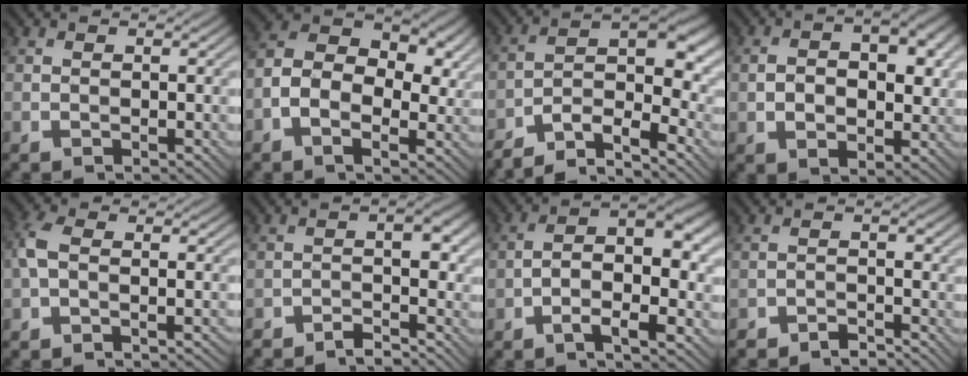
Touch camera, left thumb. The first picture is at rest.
{"total": 9.6, "force": [-0.8, 6.6, 7.0], "torque": [-0.140, 0.003, -0.028]}
{"total": 10.1, "force": [-7.4, 3.2, 6.1], "torque": [-0.078, 0.007, -0.143]}
{"total": 9.4, "force": [1.0, 5.5, 7.6], "torque": [-0.123, -0.006, 0.016]}
{"total": 3.9, "force": [-1.3, 1.7, 3.3], "torque": [-0.083, 0.007, -0.035]}
{"total": 3.6, "force": [-2.9, 0.6, 2.1], "torque": [-0.035, 0.007, -0.055]}
{"total": 7.9, "force": [-2.1, 2.9, 7.1], "torque": [-0.114, 0.012, -0.041]}
{"total": 2.7, "force": [-2.6, 0.4, 0.7], "torque": [-0.008, 0.002, -0.051]}